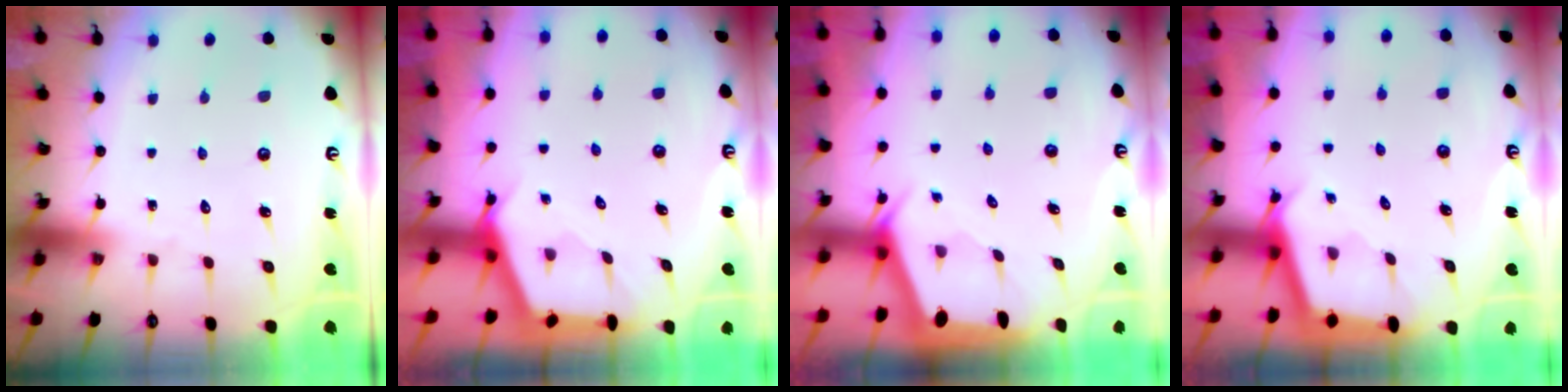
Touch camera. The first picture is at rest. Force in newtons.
{"total": 2.7, "press": 2.7, "slide": 0.4}
{"total": 1.9, "press": 1.9, "slide": 0.3}
{"total": 2.4, "press": 2.4, "slide": 0.2}